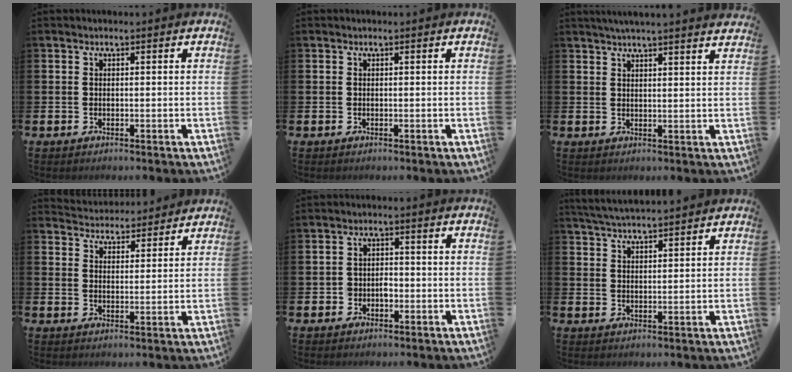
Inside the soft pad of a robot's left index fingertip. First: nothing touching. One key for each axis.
{"total": 0.0}
{"total": 3.6, "fx": 3.5, "fy": -0.7, "fz": 0.6, "tx": -0.017, "ty": -0.014, "tz": 0.063}
{"total": 4.4, "fx": 4.3, "fy": 0.8, "fz": -0.4, "tx": -0.006, "ty": -0.027, "tz": 0.077}
{"total": 2.1, "fx": -0.8, "fy": 1.7, "fz": 1.0, "tx": -0.007, "ty": -0.001, "tz": -0.023}
{"total": 4.3, "fx": 4.2, "fy": 0.0, "fz": 0.6, "tx": -0.025, "ty": -0.018, "tz": 0.077}